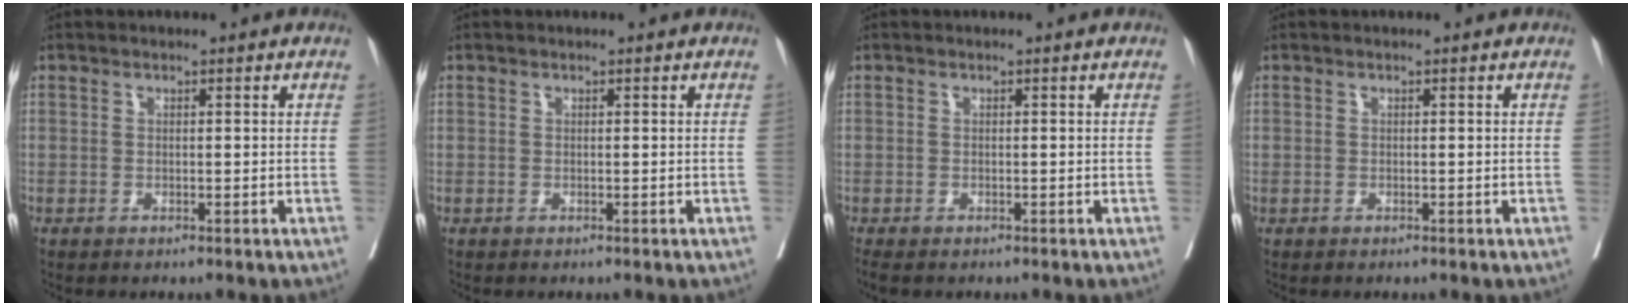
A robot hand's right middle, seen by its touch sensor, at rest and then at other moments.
{"total": 0.0}
{"total": 2.1, "force": [-1.6, 0.8, 1.0], "torque": [-0.017, -0.009, -0.024]}
{"total": 0.0}